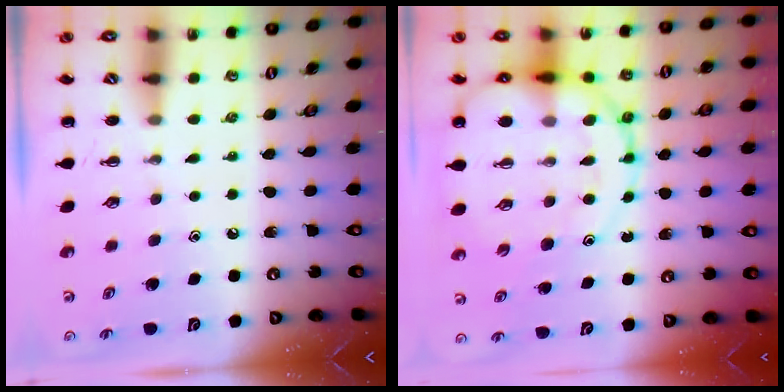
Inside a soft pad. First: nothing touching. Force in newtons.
{"total": 17.2, "press": 17.0, "slide": 3.1}